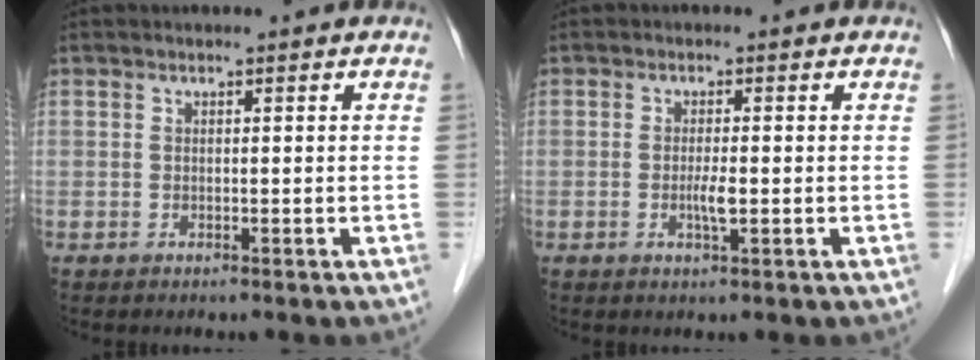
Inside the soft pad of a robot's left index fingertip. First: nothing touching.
{"total": 2.2, "force": [-0.5, 0.3, 2.2], "torque": [-0.044, -0.002, -0.008]}